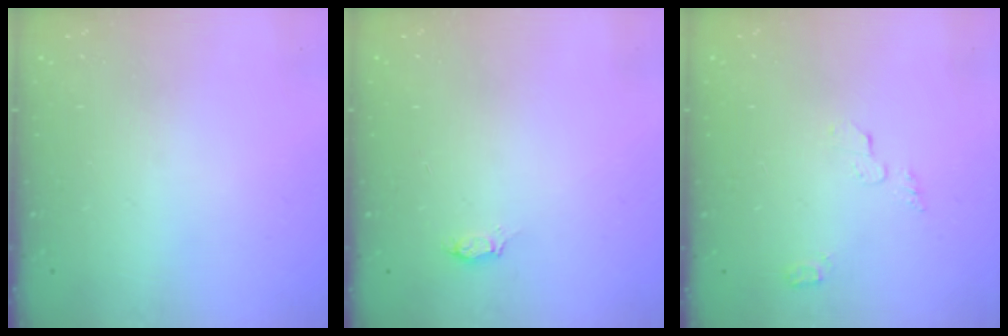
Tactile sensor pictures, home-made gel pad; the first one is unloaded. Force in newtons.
{"total": 2.0, "press": 2.0, "slide": 0.3}
{"total": 4.1, "press": 4.1, "slide": 0.3}